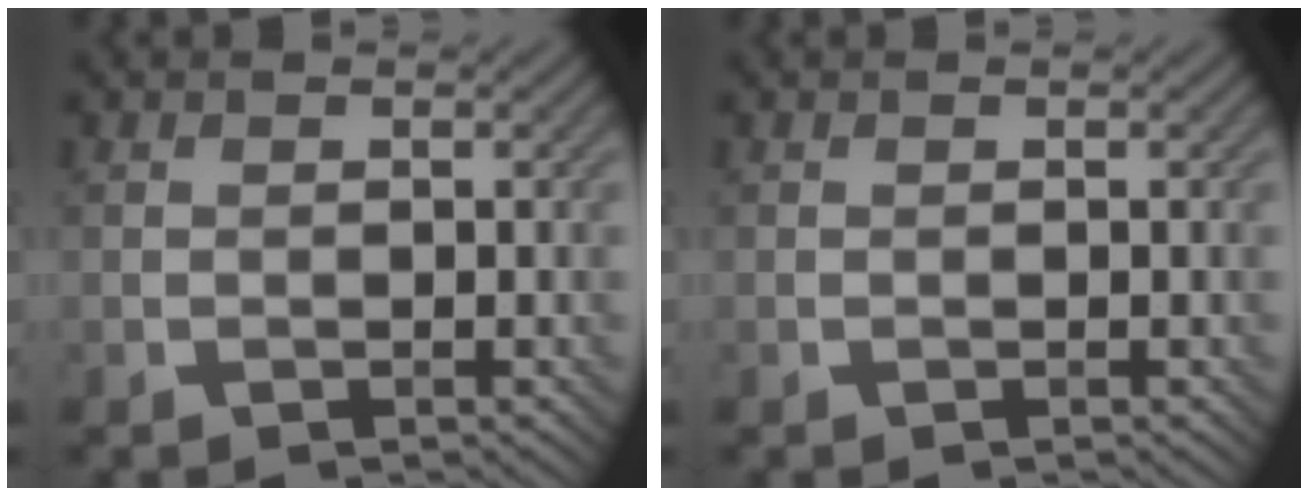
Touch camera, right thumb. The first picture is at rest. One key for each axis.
{"total": 0.0}